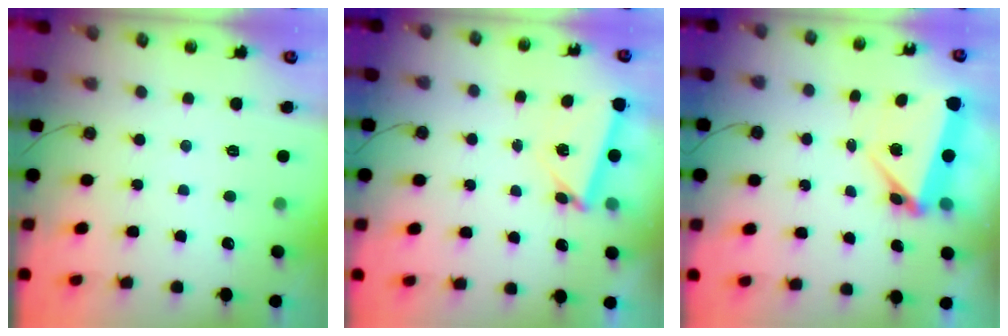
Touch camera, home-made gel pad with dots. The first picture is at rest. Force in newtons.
{"total": 4.5, "press": 4.0, "slide": 2.0}
{"total": 6.0, "press": 5.1, "slide": 3.3}